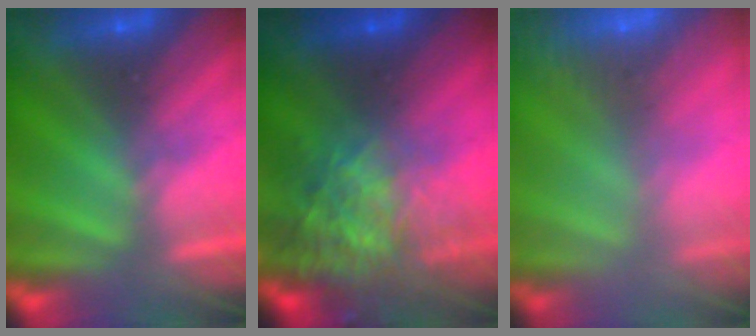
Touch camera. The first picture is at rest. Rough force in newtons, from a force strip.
{"total": 7.1}
{"total": 7.7}